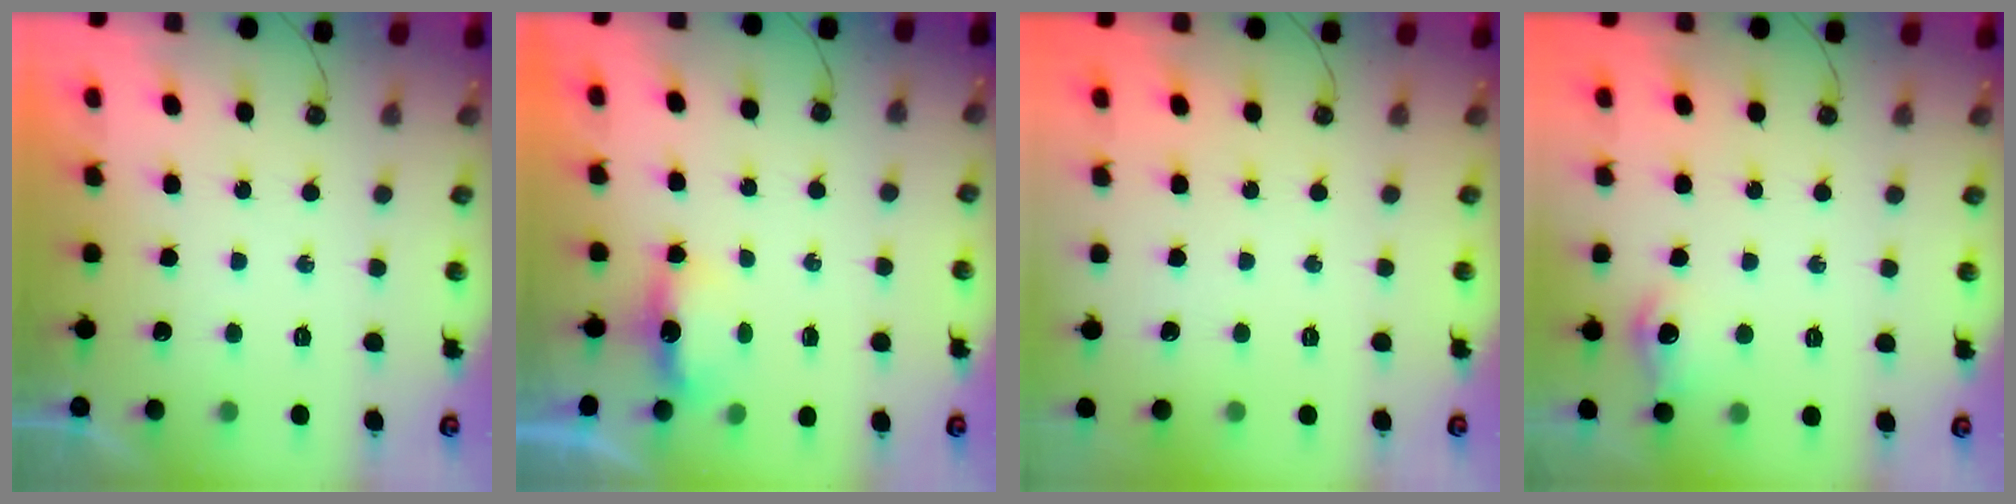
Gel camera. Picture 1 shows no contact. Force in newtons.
{"total": 3.4, "press": 3.4, "slide": 0.5}
{"total": 0.0}
{"total": 8.3, "press": 8.3, "slide": 0.9}